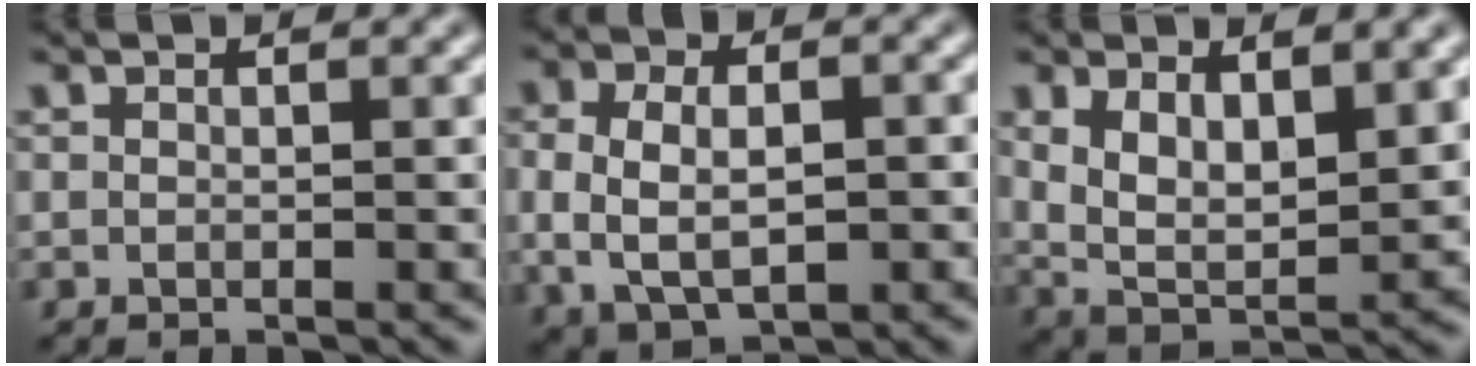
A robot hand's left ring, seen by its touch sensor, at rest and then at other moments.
{"total": 6.3, "force": [-0.5, 4.1, 4.7], "torque": [-0.086, -0.002, 0.002]}
{"total": 6.1, "force": [1.9, 3.0, 5.0], "torque": [-0.102, -0.014, 0.042]}